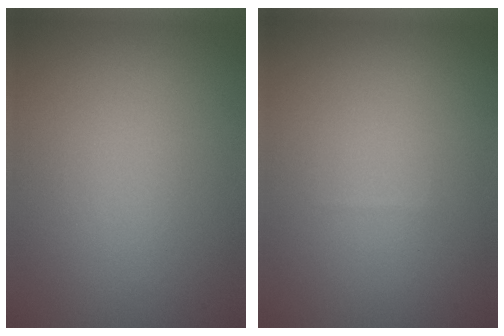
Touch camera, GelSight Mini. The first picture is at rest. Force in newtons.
{"total": 0.0}